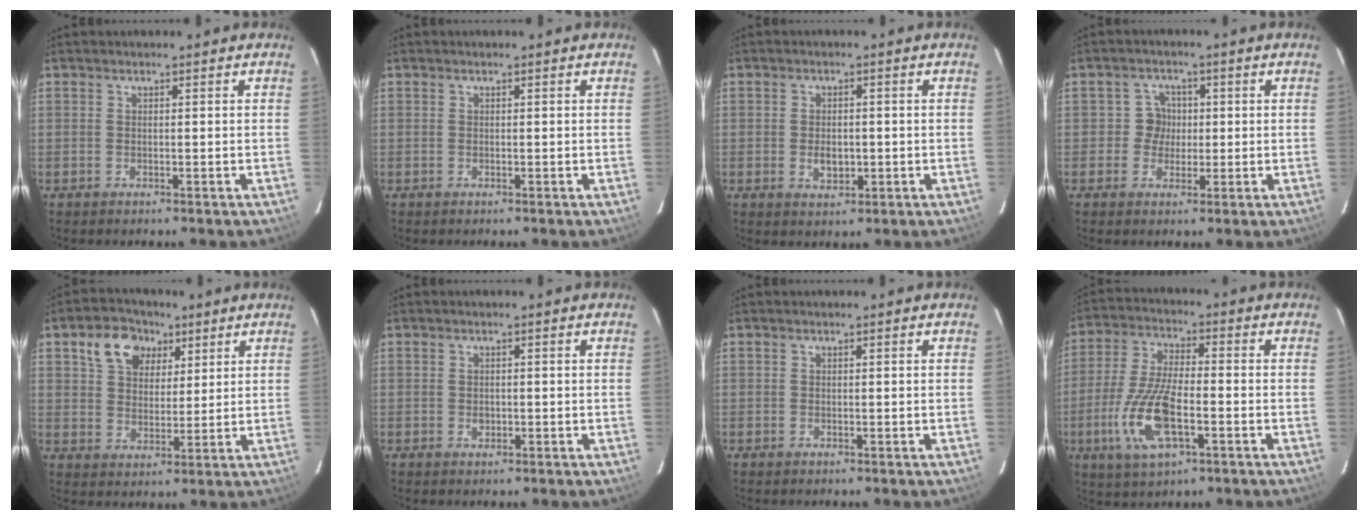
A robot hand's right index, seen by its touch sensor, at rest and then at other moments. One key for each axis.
{"total": 0.0}
{"total": 3.6, "fx": -0.6, "fy": 2.5, "fz": 2.6, "tx": -0.045, "ty": -0.001, "tz": -0.006}
{"total": 3.6, "fx": -0.2, "fy": 3.6, "fz": 0.1, "tx": 0.008, "ty": 0.016, "tz": -0.008}
{"total": 9.6, "fx": 4.9, "fy": 6.7, "fz": 4.8, "tx": -0.099, "ty": 0.030, "tz": 0.087}
{"total": 1.3, "fx": -0.3, "fy": 1.1, "fz": 0.7, "tx": -0.011, "ty": 0.002, "tz": -0.003}
{"total": 0.0}
{"total": 13.1, "fx": -4.3, "fy": 4.8, "fz": 11.4, "tx": -0.245, "ty": -0.008, "tz": -0.083}